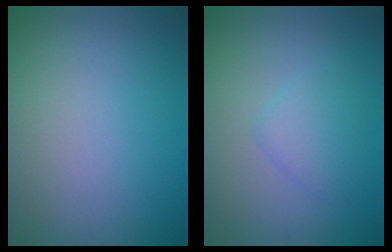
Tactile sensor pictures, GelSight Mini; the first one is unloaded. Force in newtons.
{"total": 1.9, "press": 1.8, "slide": 0.1}